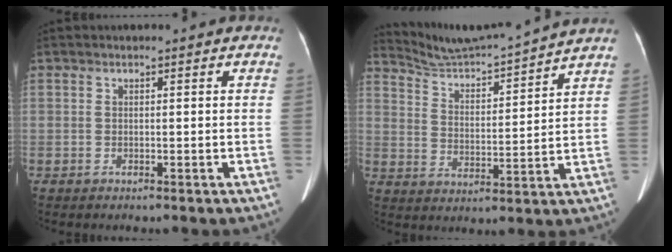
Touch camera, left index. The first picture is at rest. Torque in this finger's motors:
{"motor_torque": [0.35, -0.89, -0.10, -0.01]}